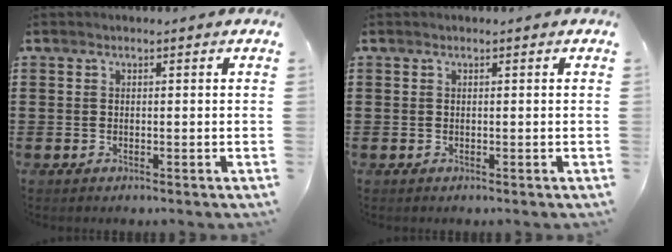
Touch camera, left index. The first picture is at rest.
{"total": 0.0}